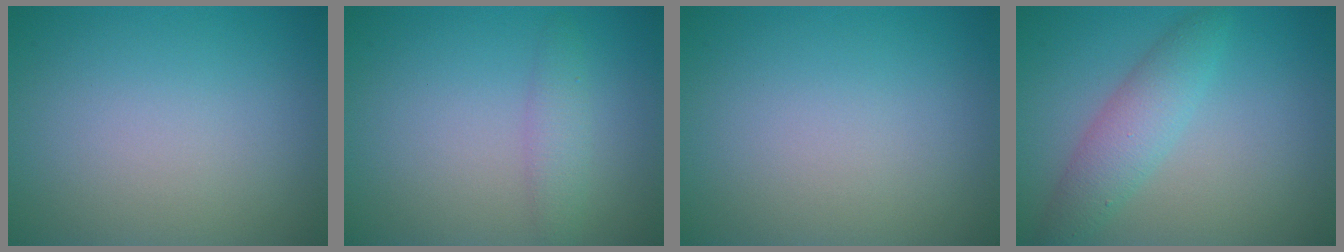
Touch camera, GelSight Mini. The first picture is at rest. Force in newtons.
{"total": 1.8, "press": 1.8, "slide": 0.1}
{"total": 0.0}
{"total": 3.4, "press": 3.4, "slide": 0.1}